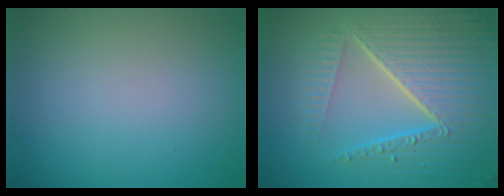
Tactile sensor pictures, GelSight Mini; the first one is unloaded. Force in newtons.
{"total": 8.9, "press": 6.1, "slide": 6.5}